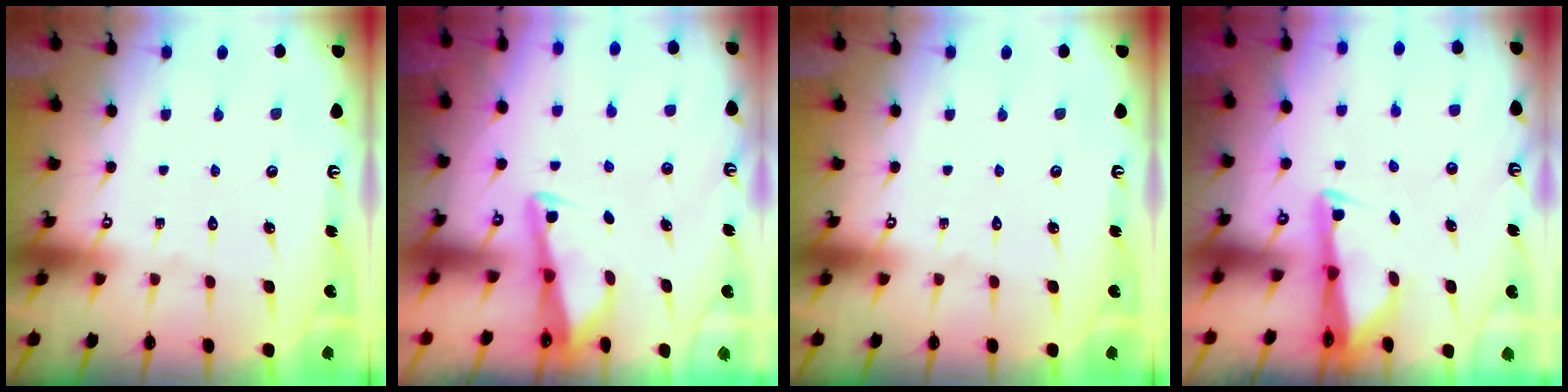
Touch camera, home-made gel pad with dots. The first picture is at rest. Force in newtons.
{"total": 2.8, "press": 2.8, "slide": 0.3}
{"total": 0.0}
{"total": 2.7, "press": 2.7, "slide": 0.5}